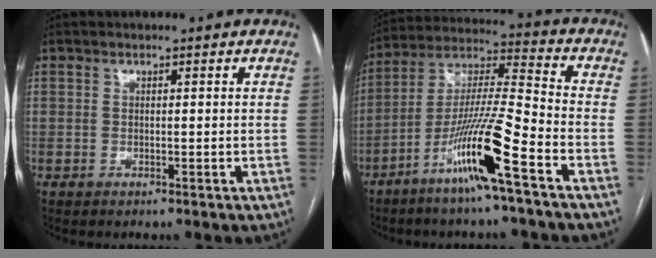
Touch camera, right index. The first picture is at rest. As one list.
[{"total": 14.5, "force": [-7.6, -0.8, 12.3], "torque": [-0.245, -0.015, -0.144]}]